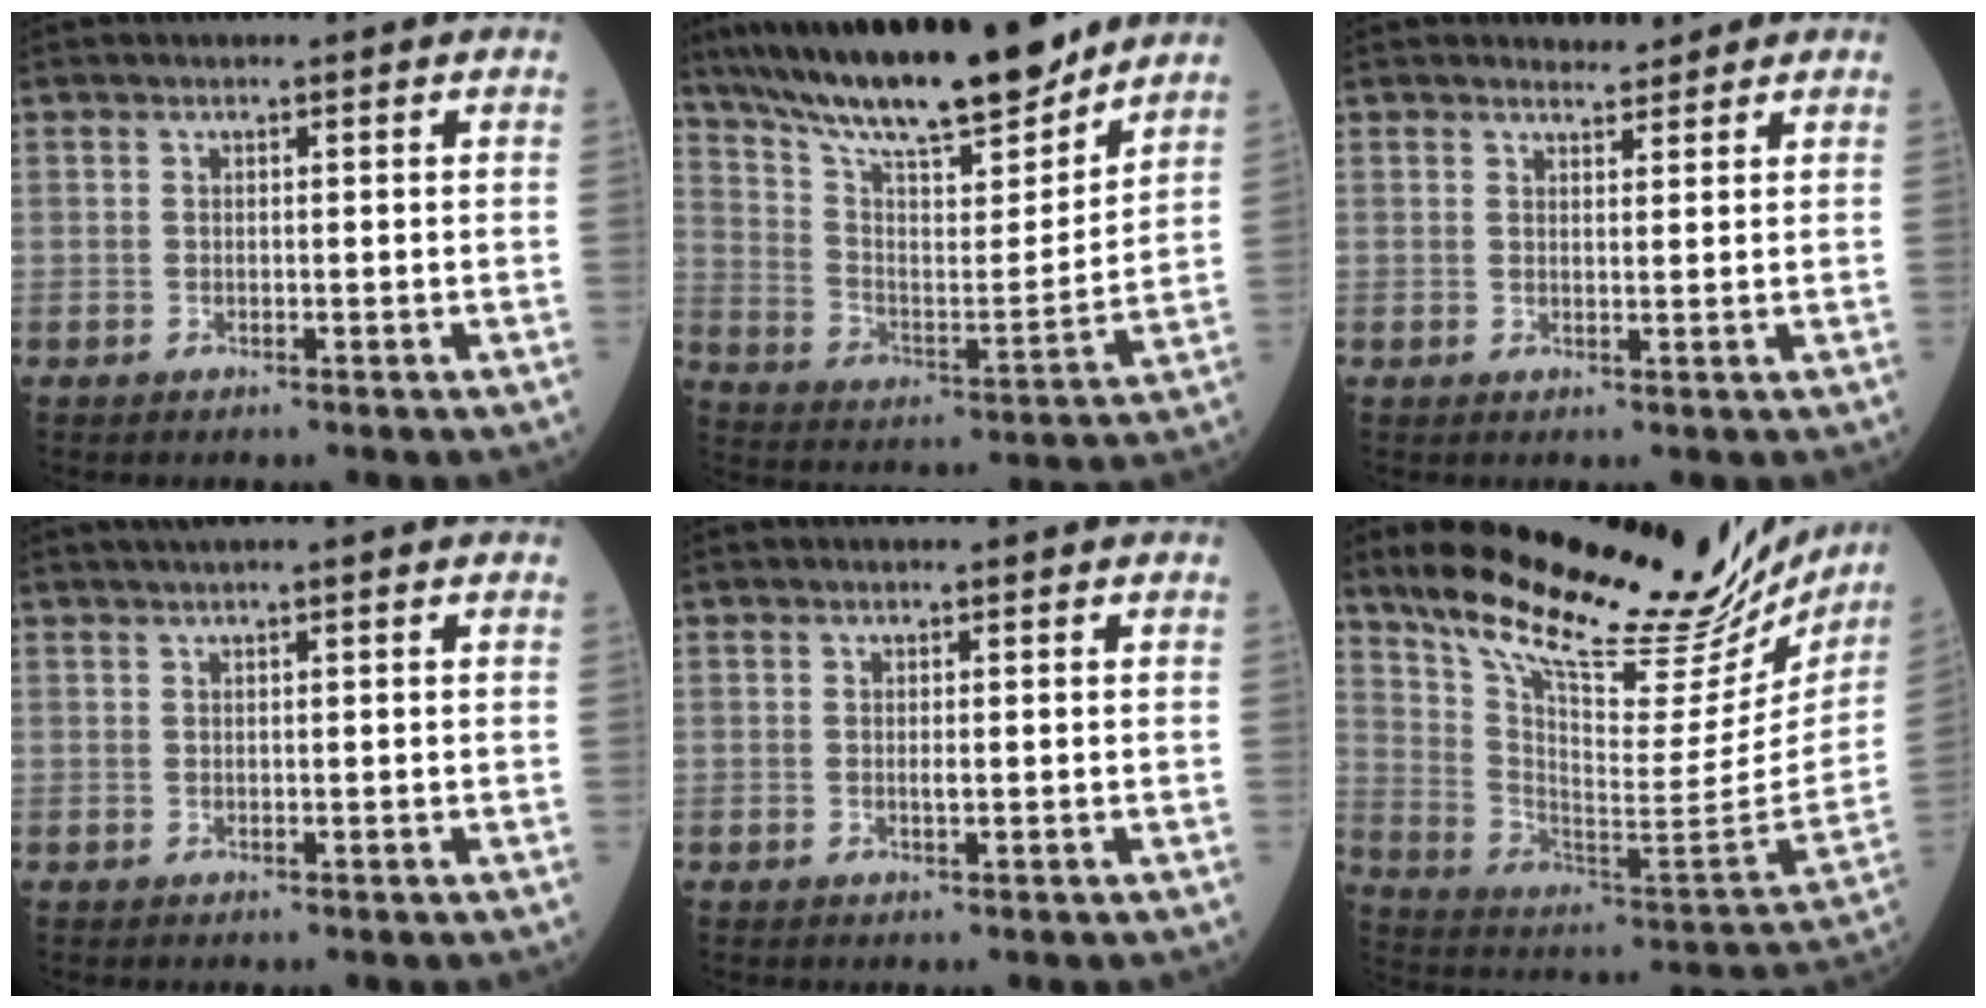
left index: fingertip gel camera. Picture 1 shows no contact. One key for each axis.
{"total": 21.0, "fx": 17.9, "fy": 2.5, "fz": 10.7, "tx": -0.182, "ty": -0.006, "tz": 0.296}
{"total": 2.1, "fx": 1.9, "fy": 0.9, "fz": -0.1, "tx": 0.005, "ty": 0.003, "tz": 0.029}
{"total": 2.2, "fx": 1.7, "fy": -0.4, "fz": 1.2, "tx": -0.013, "ty": 0.021, "tz": 0.034}
{"total": 0.7, "fx": 0.1, "fy": 0.1, "fz": 0.6, "tx": -0.013, "ty": -0.001, "tz": 0.001}
{"total": 30.8, "fx": 26.7, "fy": 6.6, "fz": 14.0, "tx": -0.229, "ty": -0.072, "tz": 0.367}